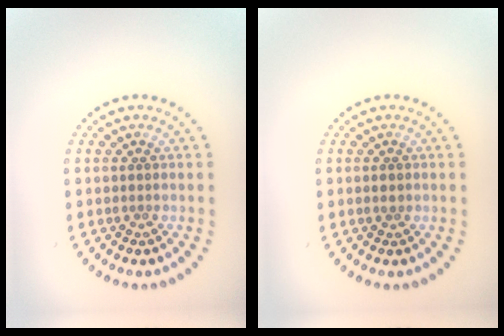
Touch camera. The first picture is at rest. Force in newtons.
{"total": 0.9, "press": 0.9, "slide": 0.0}